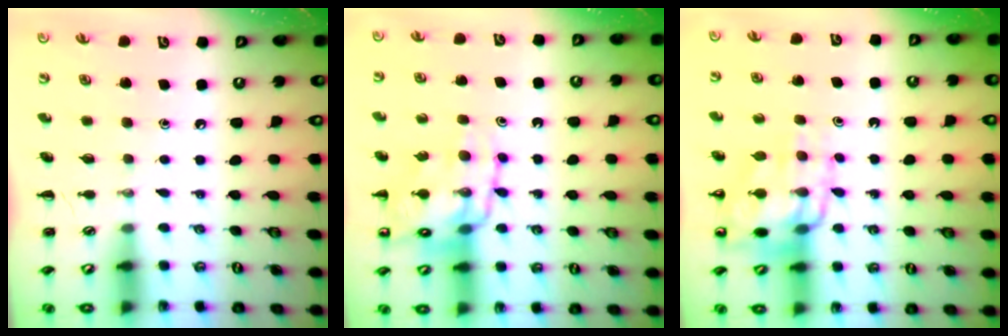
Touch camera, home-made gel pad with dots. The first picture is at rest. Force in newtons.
{"total": 13.1, "press": 12.8, "slide": 2.8}
{"total": 13.3, "press": 13.1, "slide": 2.7}